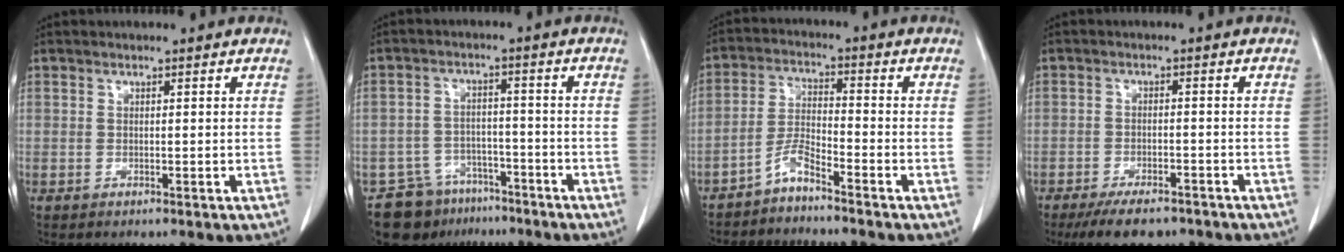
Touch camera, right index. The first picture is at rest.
{"total": 9.2, "force": [-6.8, 6.0, 1.2], "torque": [-0.018, 0.023, -0.103]}
{"total": 4.1, "force": [-3.6, 0.1, 2.0], "torque": [-0.044, -0.006, -0.074]}
{"total": 7.8, "force": [-6.2, 3.0, 3.7], "torque": [-0.054, -0.003, -0.094]}